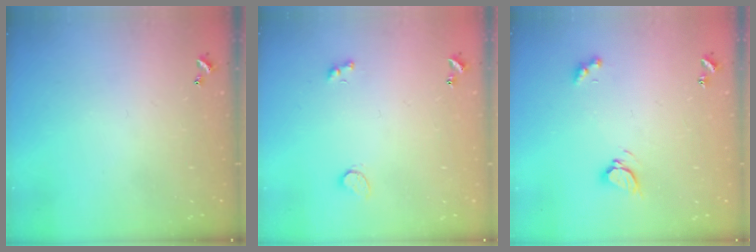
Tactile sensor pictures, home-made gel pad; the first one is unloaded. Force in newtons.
{"total": 3.9, "press": 3.8, "slide": 1.1}
{"total": 3.4, "press": 3.4, "slide": 0.3}